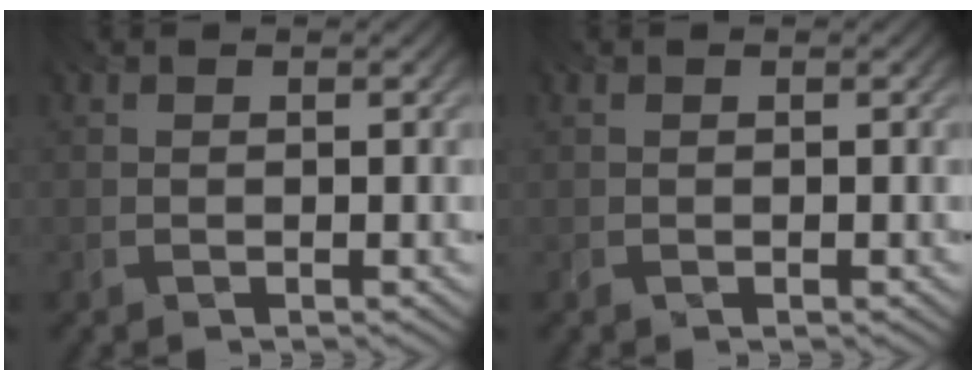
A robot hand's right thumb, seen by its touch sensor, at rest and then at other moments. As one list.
[{"total": 0.0}]